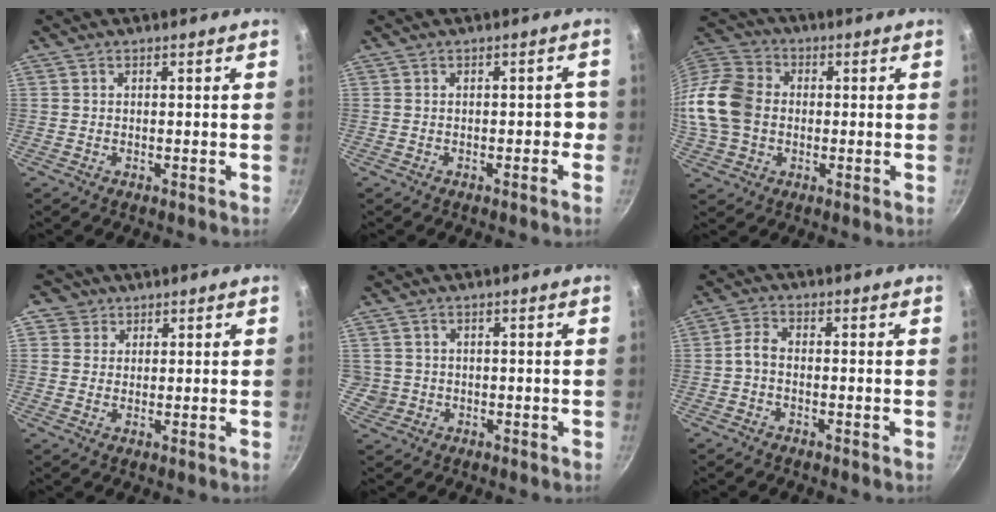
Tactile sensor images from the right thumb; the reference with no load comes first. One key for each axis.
{"total": 2.4, "fx": -0.8, "fy": 1.4, "fz": 1.9, "tx": -0.004, "ty": 0.018, "tz": -0.011}
{"total": 15.7, "fx": -0.8, "fy": 12.6, "fz": 9.5, "tx": -0.186, "ty": 0.026, "tz": -0.029}
{"total": 3.7, "fx": 1.6, "fy": 3.3, "fz": 0.4, "tx": 0.035, "ty": 0.002, "tz": 0.020}
{"total": 2.9, "fx": 0.0, "fy": 2.8, "fz": 0.5, "tx": 0.001, "ty": 0.010, "tz": 0.008}
{"total": 2.8, "fx": -1.0, "fy": 1.3, "fz": 2.2, "tx": -0.060, "ty": 0.015, "tz": -0.029}